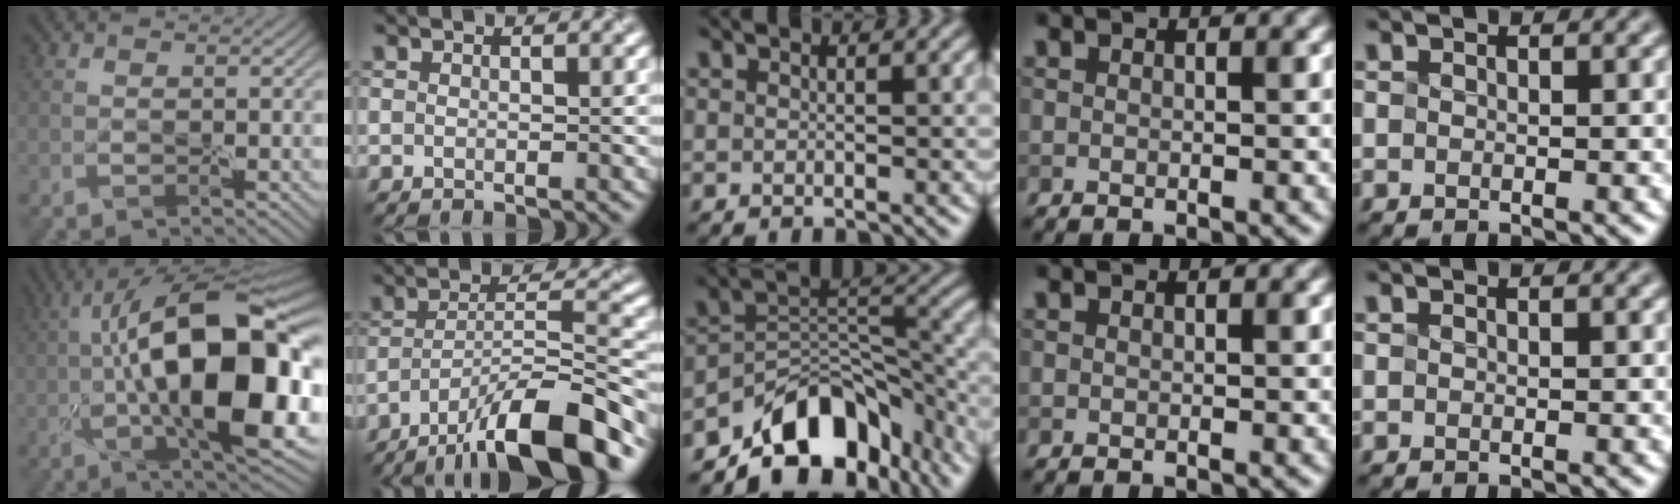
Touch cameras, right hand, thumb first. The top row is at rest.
{"thumb": {"total": 17.1, "force": [-0.6, 6.0, 16.0], "torque": [-0.246, 0.033, -0.024]}, "index": {"total": 12.2, "force": [-8.4, 2.8, 8.4], "torque": [-0.133, 0.014, -0.144]}, "middle": {"total": 10.7, "force": [-7.3, 5.7, 5.5], "torque": [-0.061, -0.006, -0.129]}}